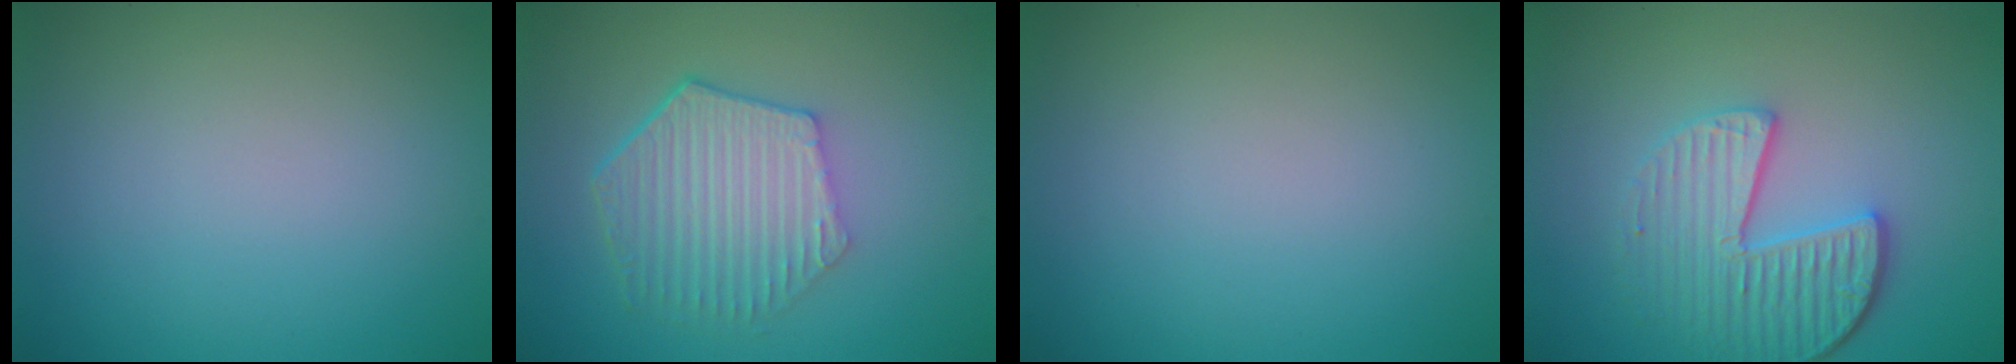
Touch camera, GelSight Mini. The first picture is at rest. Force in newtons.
{"total": 5.6, "press": 4.2, "slide": 3.7}
{"total": 0.0}
{"total": 4.6, "press": 3.9, "slide": 2.5}